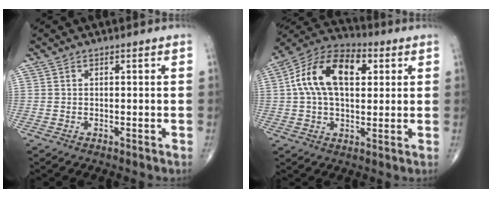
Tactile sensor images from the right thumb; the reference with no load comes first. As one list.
[{"total": 15.7, "force": [3.5, 9.1, 12.3], "torque": [-0.212, 0.024, 0.052]}]